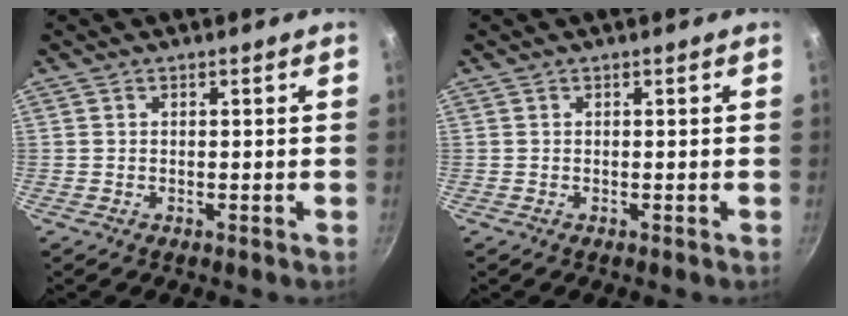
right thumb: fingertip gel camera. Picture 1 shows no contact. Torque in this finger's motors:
{"motor_torque": [-0.03, 0.02, 0.01, 0.00, 0.00]}